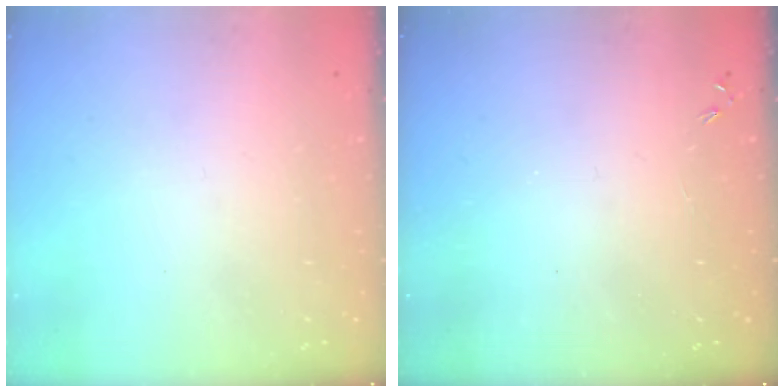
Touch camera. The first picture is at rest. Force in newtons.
{"total": 0.0}